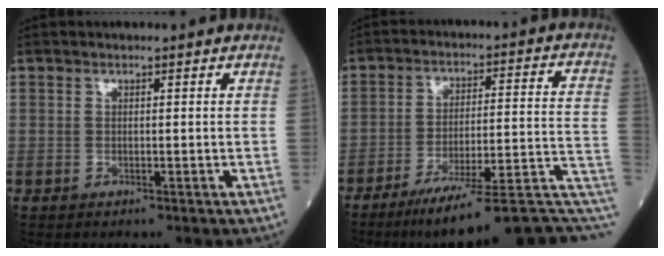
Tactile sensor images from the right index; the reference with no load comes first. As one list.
[{"total": 20.0, "force": [-15.0, 1.6, 13.2], "torque": [-0.116, 0.029, -0.219]}]